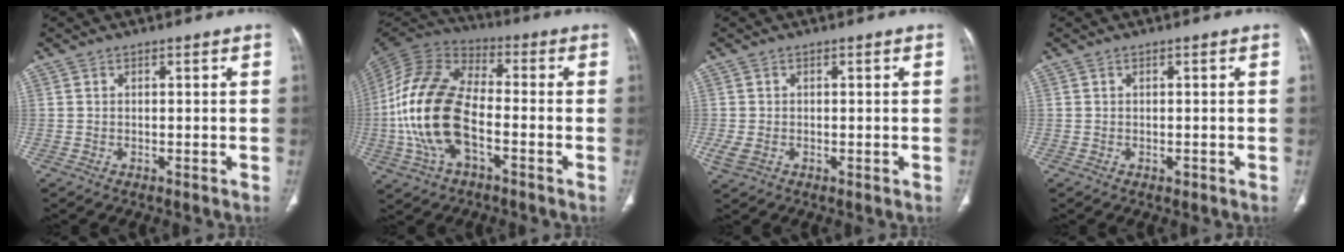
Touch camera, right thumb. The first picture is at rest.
{"total": 18.7, "force": [-3.8, 10.1, 15.2], "torque": [-0.312, 0.027, -0.074]}
{"total": 2.7, "force": [-0.6, 1.9, 1.8], "torque": [-0.046, -0.001, -0.006]}
{"total": 0.6, "force": [-0.1, 0.4, 0.4], "torque": [-0.002, 0.000, -0.002]}